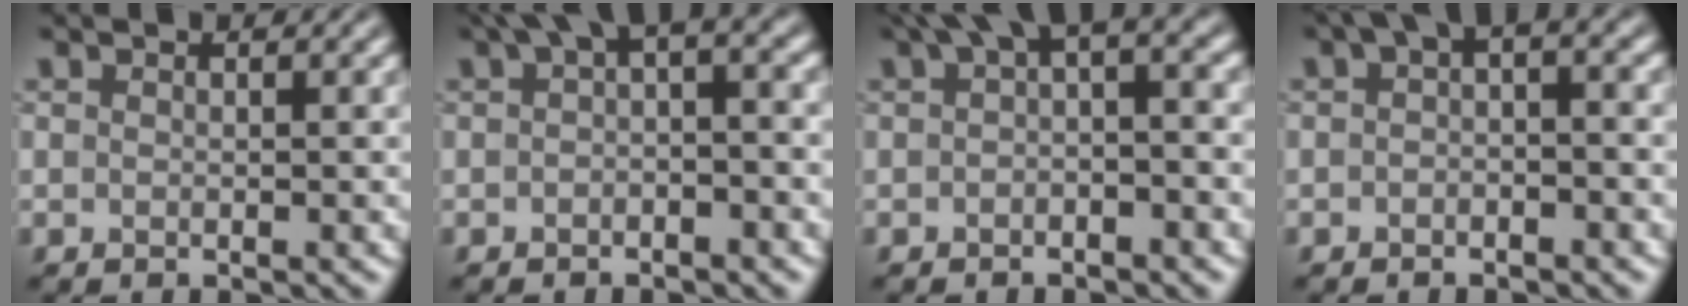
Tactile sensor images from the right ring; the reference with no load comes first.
{"total": 3.6, "force": [0.8, 1.6, 3.1], "torque": [-0.039, 0.017, 0.001]}
{"total": 4.0, "force": [1.0, 1.7, 3.5], "torque": [-0.043, 0.017, 0.004]}
{"total": 2.5, "force": [0.3, 1.2, 2.1], "torque": [-0.032, 0.012, -0.007]}